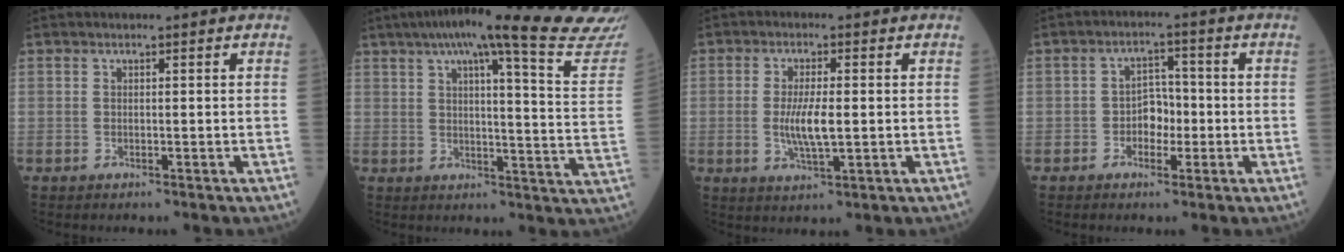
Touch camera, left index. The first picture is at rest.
{"total": 26.4, "force": [23.3, -0.3, 12.4], "torque": [-0.178, -0.062, 0.278]}
{"total": 5.7, "force": [-0.2, 1.5, 5.5], "torque": [-0.116, -0.007, 0.000]}
{"total": 4.2, "force": [-1.0, 2.8, 3.0], "torque": [-0.051, 0.012, -0.017]}